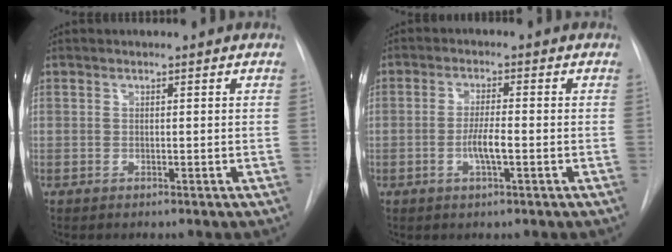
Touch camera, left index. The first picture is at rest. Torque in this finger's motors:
{"motor_torque": [0.78, 0.25, 0.12, 0.04]}